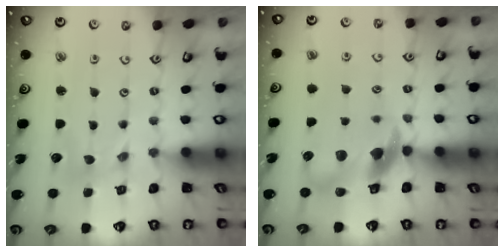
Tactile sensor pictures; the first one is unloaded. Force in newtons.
{"total": 10.8, "press": 10.7, "slide": 1.4}